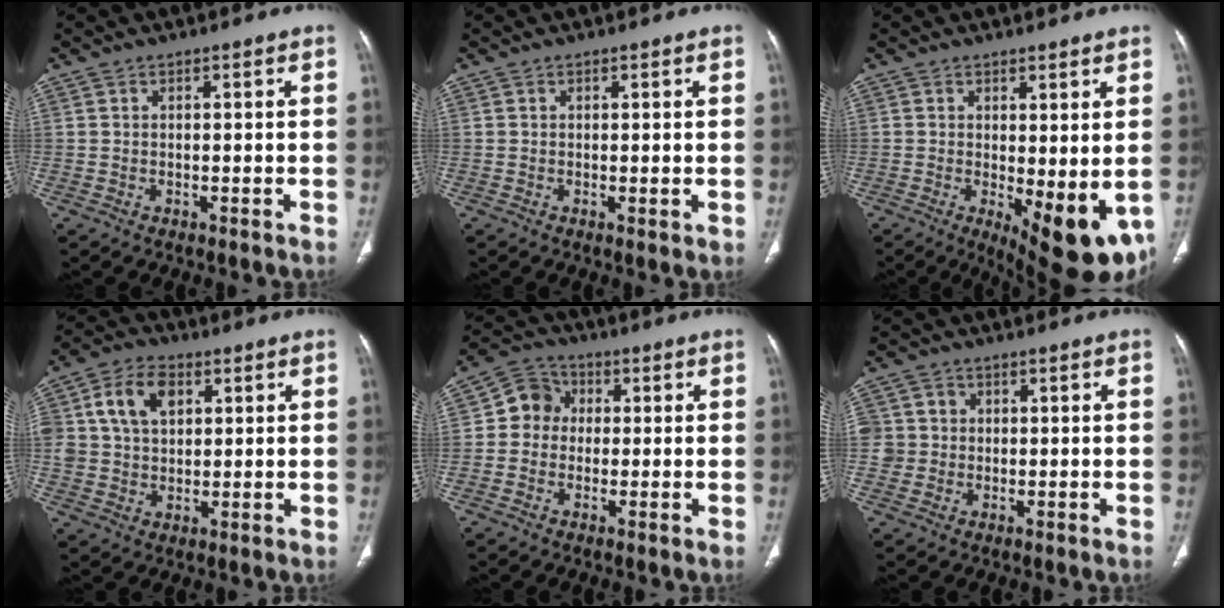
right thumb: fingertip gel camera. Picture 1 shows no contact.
{"total": 0.8, "force": [0.1, 0.3, 0.8], "torque": [-0.017, -0.006, 0.000]}
{"total": 11.5, "force": [-1.7, 4.2, 10.6], "torque": [-0.134, -0.026, -0.009]}
{"total": 11.0, "force": [3.3, 7.9, 7.0], "torque": [-0.115, 0.004, 0.059]}
{"total": 6.6, "force": [0.2, 6.0, 2.9], "torque": [-0.027, 0.018, -0.010]}
{"total": 5.5, "force": [0.1, 5.4, 1.0], "torque": [-0.001, 0.012, 0.001]}